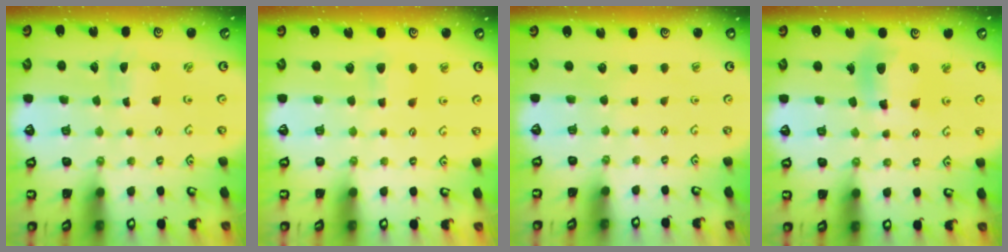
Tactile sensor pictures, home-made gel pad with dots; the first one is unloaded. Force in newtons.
{"total": 5.8, "press": 5.8, "slide": 0.5}
{"total": 0.0}
{"total": 12.0, "press": 11.7, "slide": 2.6}